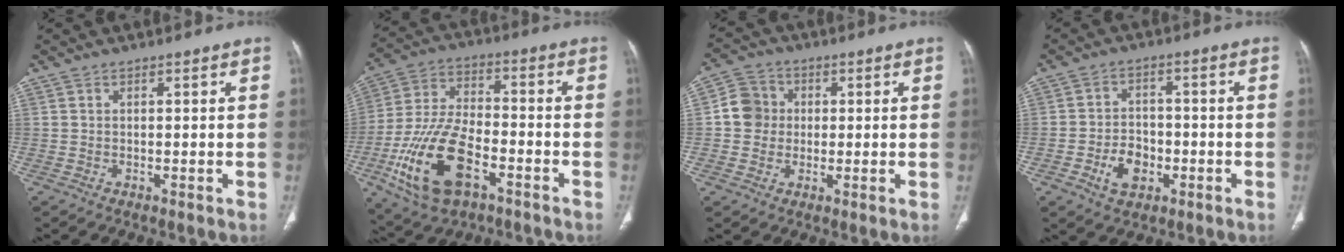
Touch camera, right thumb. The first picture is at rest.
{"total": 18.3, "force": [-7.6, 9.3, 13.8], "torque": [-0.272, 0.026, -0.134]}
{"total": 6.7, "force": [0.3, 6.3, 2.2], "torque": [-0.019, 0.013, -0.004]}
{"total": 6.8, "force": [-2.7, 5.0, 3.9], "torque": [-0.046, 0.021, -0.042]}